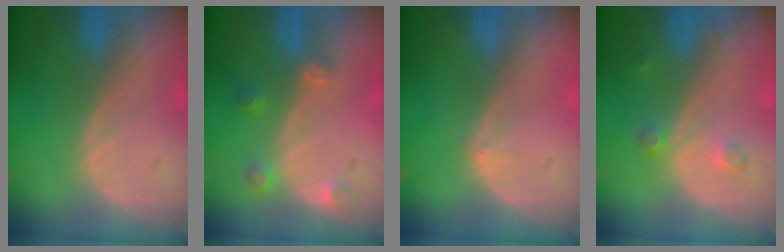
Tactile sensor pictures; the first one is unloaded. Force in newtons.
{"total": 2.7, "press": 2.7, "slide": 0.3}
{"total": 0.6, "press": 0.4, "slide": 0.5}
{"total": 2.5, "press": 2.1, "slide": 1.3}